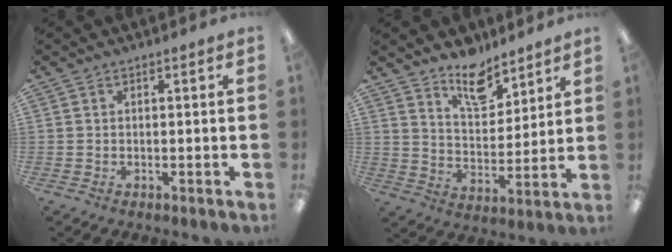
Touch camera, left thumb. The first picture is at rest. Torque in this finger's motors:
{"motor_torque": [0.17, 0.01, -0.13, -0.36, 0.05]}